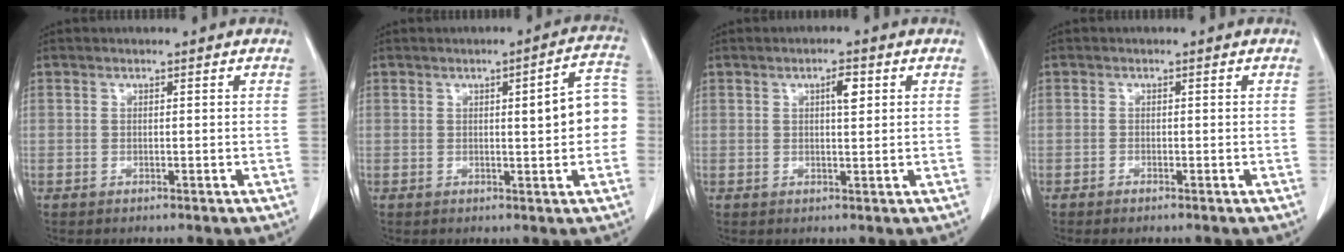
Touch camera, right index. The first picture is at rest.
{"total": 7.7, "force": [0.1, 1.4, 7.6], "torque": [-0.088, 0.024, -0.002]}
{"total": 2.7, "force": [1.0, 0.7, 2.4], "torque": [-0.040, 0.000, 0.014]}
{"total": 0.8, "force": [-0.7, 0.1, 0.4], "torque": [-0.010, -0.002, -0.010]}